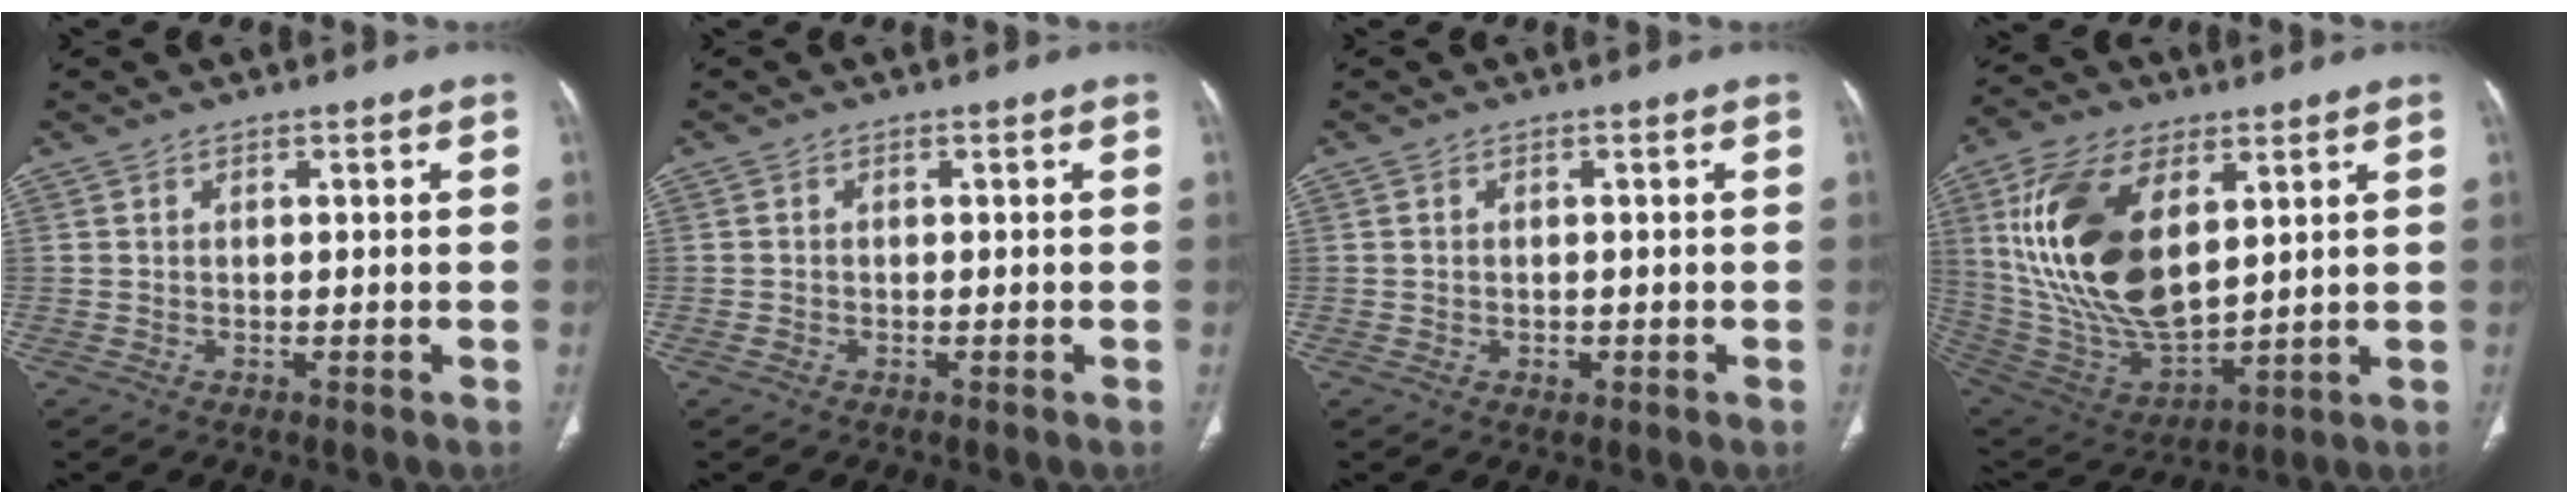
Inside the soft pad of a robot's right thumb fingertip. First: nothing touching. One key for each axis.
{"total": 0.9, "fx": -0.4, "fy": 0.7, "fz": 0.4, "tx": -0.009, "ty": 0.002, "tz": -0.008}
{"total": 1.3, "fx": -0.3, "fy": 1.0, "fz": 0.7, "tx": -0.010, "ty": 0.002, "tz": -0.002}
{"total": 23.7, "fx": 6.6, "fy": 12.3, "fz": 19.1, "tx": -0.363, "ty": -0.031, "tz": 0.131}